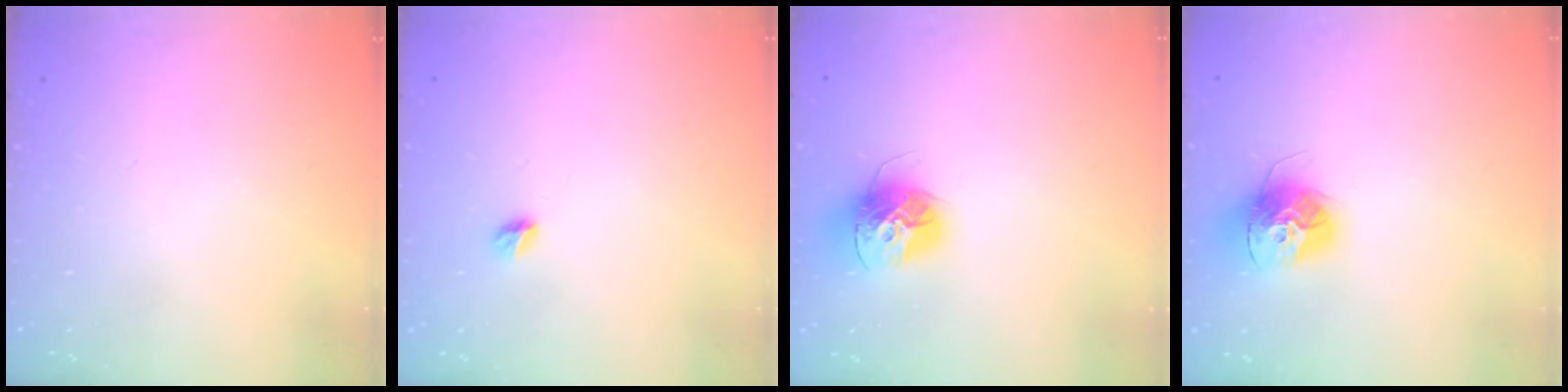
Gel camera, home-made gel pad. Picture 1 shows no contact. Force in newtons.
{"total": 4.9, "press": 4.9, "slide": 0.5}
{"total": 14.4, "press": 14.4, "slide": 1.3}
{"total": 13.7, "press": 13.6, "slide": 1.3}